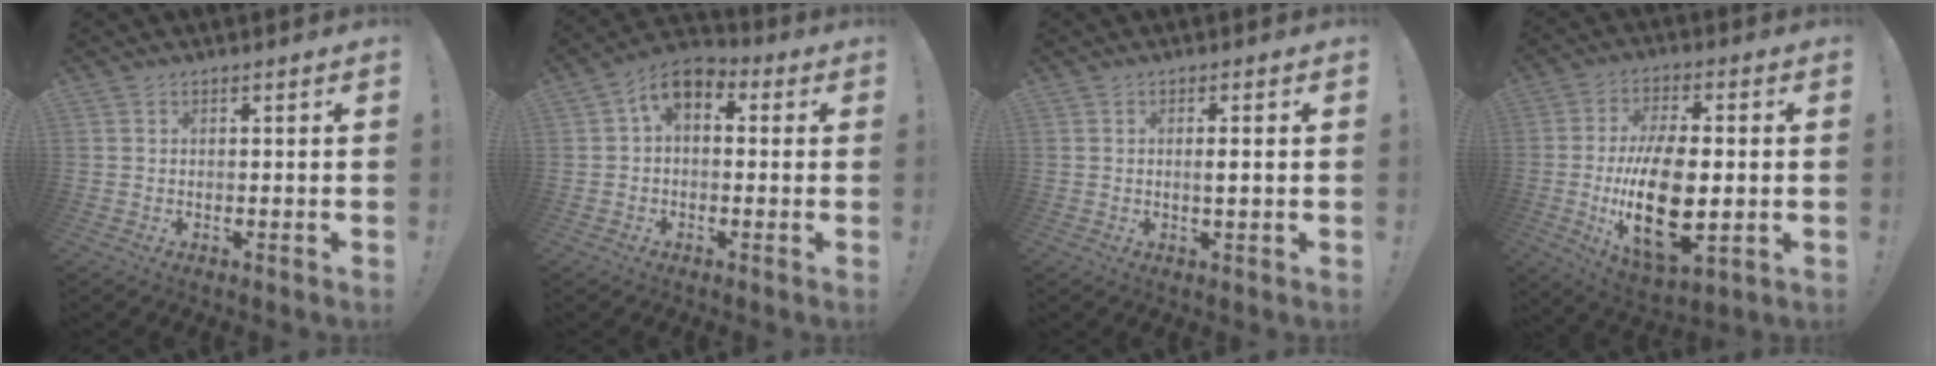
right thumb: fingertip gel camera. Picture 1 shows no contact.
{"total": 7.5, "force": [2.4, 4.8, 5.2], "torque": [-0.087, 0.000, 0.049]}
{"total": 2.6, "force": [0.2, 0.3, 2.6], "torque": [-0.035, -0.005, -0.002]}
{"total": 21.0, "force": [-2.1, 10.7, 18.0], "torque": [-0.334, -0.010, -0.030]}